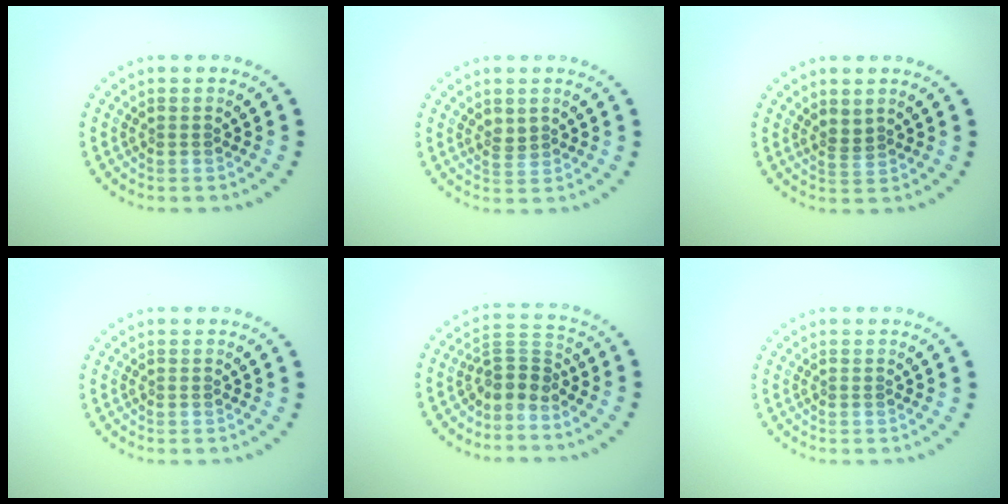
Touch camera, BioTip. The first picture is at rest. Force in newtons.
{"total": 1.2, "press": 1.1, "slide": 0.5}
{"total": 1.3, "press": 0.9, "slide": 0.9}
{"total": 0.0}
{"total": 2.8, "press": 1.9, "slide": 2.1}
{"total": 0.0}